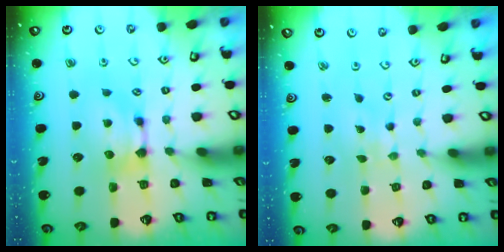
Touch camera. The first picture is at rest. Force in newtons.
{"total": 5.2, "press": 5.2, "slide": 0.2}